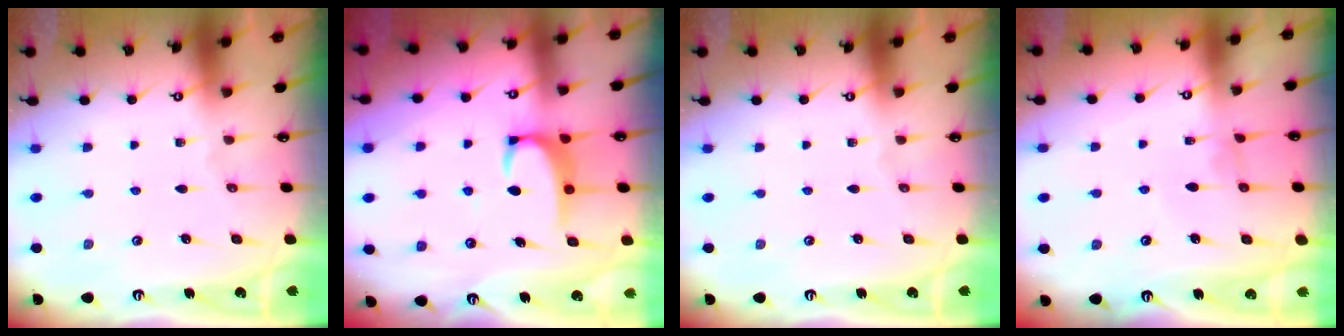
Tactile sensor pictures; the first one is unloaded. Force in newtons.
{"total": 3.5, "press": 3.4, "slide": 0.2}
{"total": 0.0}
{"total": 0.0}